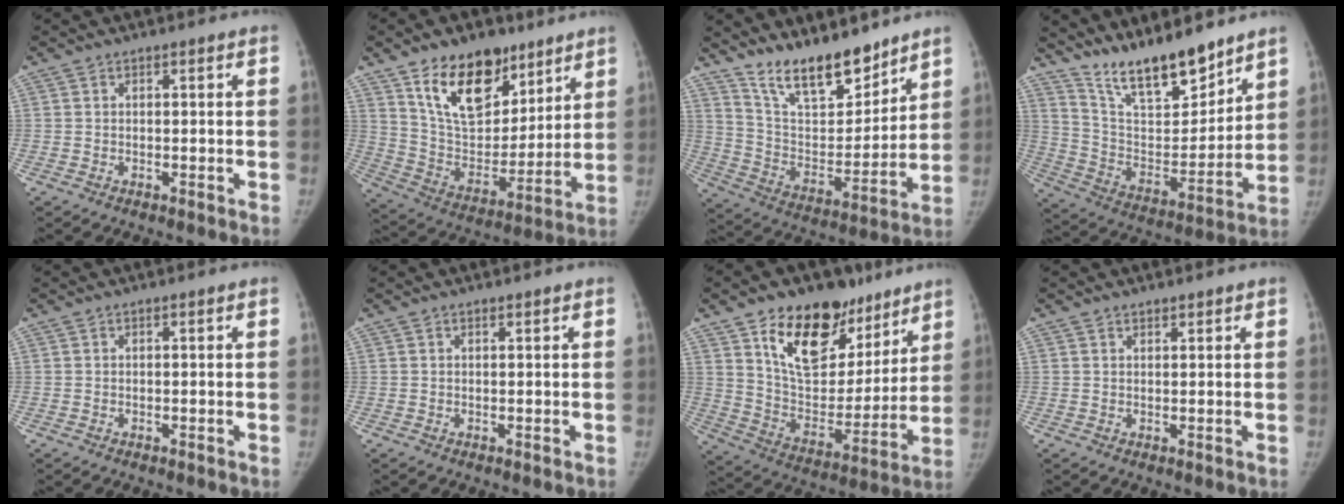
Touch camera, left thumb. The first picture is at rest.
{"total": 19.4, "force": [11.9, 11.1, 10.5], "torque": [-0.122, -0.066, 0.216]}
{"total": 16.0, "force": [13.1, 5.5, 7.5], "torque": [-0.085, -0.087, 0.239]}
{"total": 17.0, "force": [14.1, 4.7, 8.2], "torque": [-0.100, -0.091, 0.259]}
{"total": 0.0}
{"total": 0.0}
{"total": 22.8, "force": [13.9, 13.1, 12.6], "torque": [-0.141, -0.061, 0.235]}
{"total": 1.0, "force": [0.9, 0.3, 0.2], "torque": [0.000, -0.007, 0.014]}